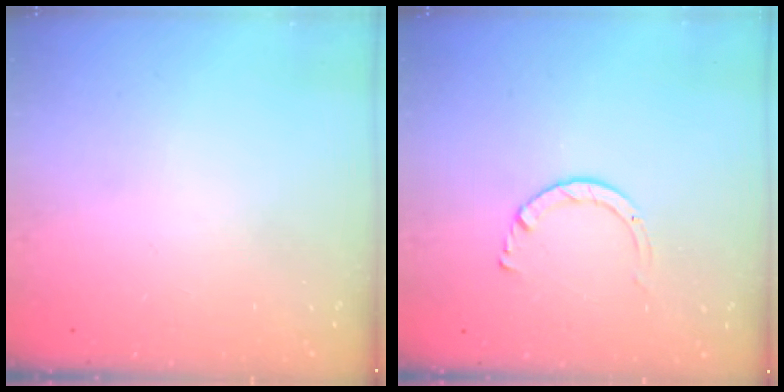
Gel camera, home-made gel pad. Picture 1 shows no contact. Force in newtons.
{"total": 2.9, "press": 2.9, "slide": 0.2}